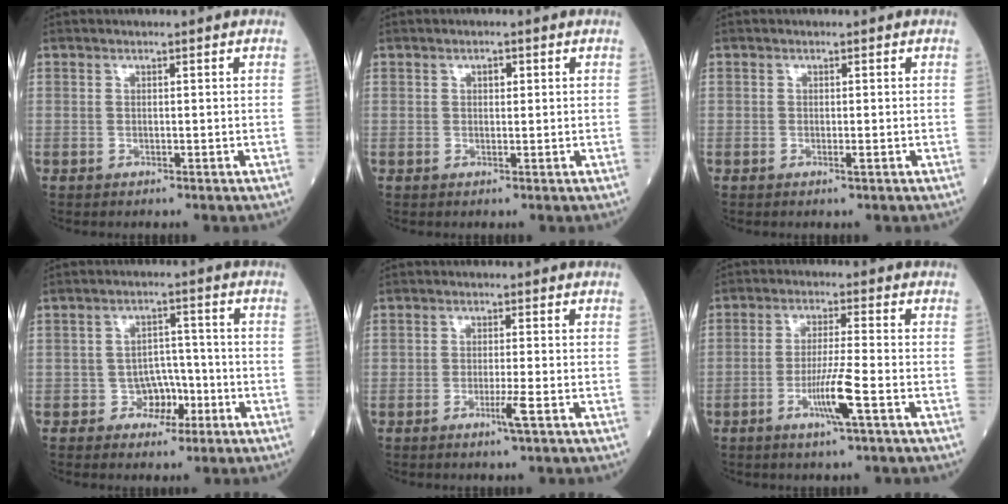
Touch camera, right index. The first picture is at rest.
{"total": 1.4, "force": [0.5, 0.8, 1.0], "torque": [-0.015, 0.002, 0.006]}
{"total": 0.7, "force": [-0.3, 0.0, 0.7], "torque": [-0.014, -0.001, -0.004]}
{"total": 4.5, "force": [-1.9, 3.6, 1.8], "torque": [-0.014, 0.014, -0.029]}
{"total": 2.7, "force": [-1.3, -0.4, 2.4], "torque": [-0.044, -0.006, -0.025]}
{"total": 6.7, "force": [-2.7, -0.5, 6.1], "torque": [-0.117, -0.010, -0.052]}